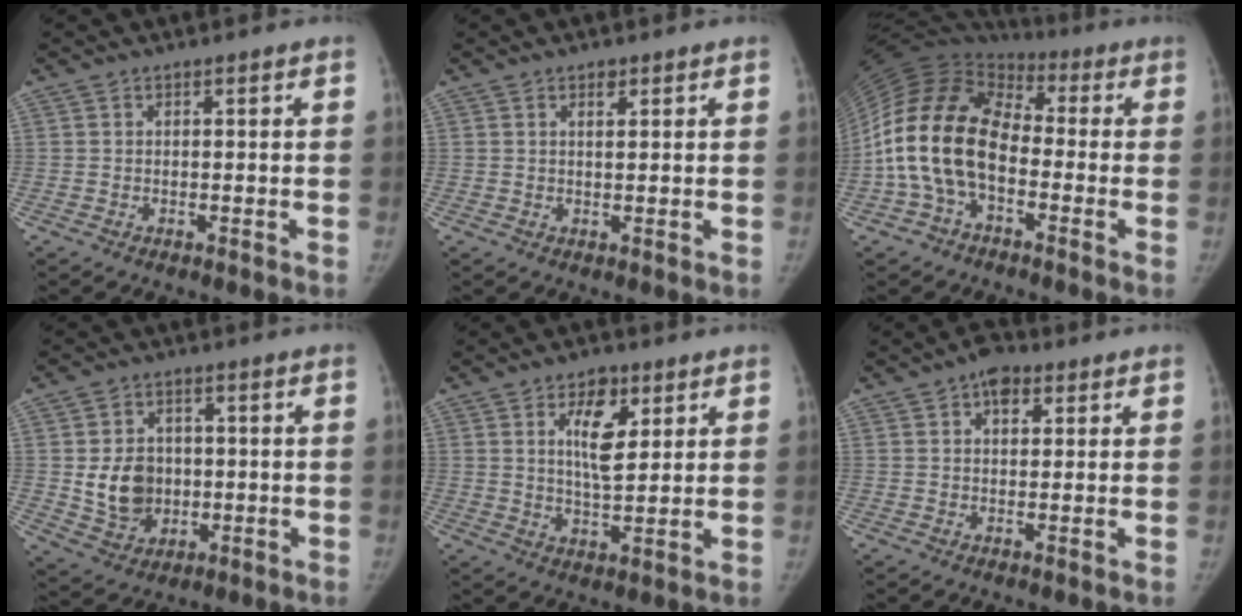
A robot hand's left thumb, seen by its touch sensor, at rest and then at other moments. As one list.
[{"total": 1.7, "force": [1.0, 0.8, 1.1], "torque": [-0.012, -0.004, 0.016]}, {"total": 19.3, "force": [-3.3, 12.4, 14.4], "torque": [-0.281, 0.046, -0.070]}, {"total": 9.2, "force": [0.0, 7.7, 5.1], "torque": [-0.056, -0.004, 0.010]}, {"total": 8.6, "force": [3.5, 4.3, 6.6], "torque": [-0.083, -0.021, 0.058]}, {"total": 5.1, "force": [2.5, 3.2, 3.1], "torque": [-0.024, 0.000, 0.030]}]